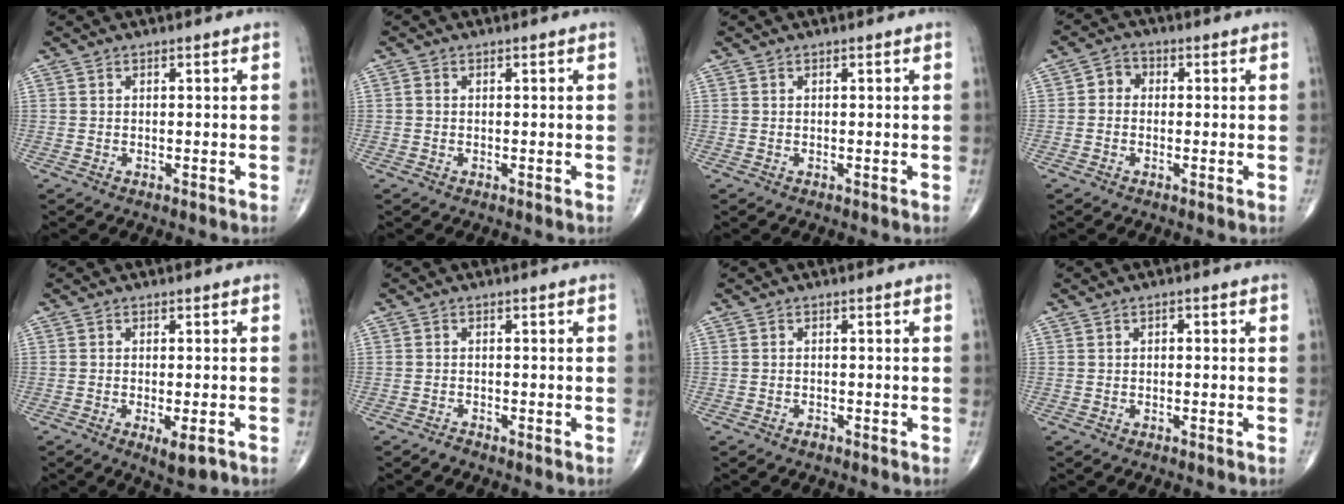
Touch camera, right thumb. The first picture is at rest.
{"total": 0.5, "force": [-0.1, 0.4, 0.3], "torque": [-0.004, 0.000, -0.004]}
{"total": 0.0}
{"total": 3.1, "force": [-0.1, 2.7, 1.6], "torque": [-0.009, 0.011, -0.014]}
{"total": 4.4, "force": [-1.9, 1.4, 3.7], "torque": [-0.056, -0.005, -0.024]}
{"total": 0.9, "force": [-0.9, 0.2, 0.2], "torque": [-0.006, 0.001, -0.018]}
{"total": 0.9, "force": [-0.7, 0.4, 0.3], "torque": [-0.006, 0.003, -0.013]}
{"total": 0.7, "force": [0.0, 0.5, 0.5], "torque": [-0.001, 0.000, -0.004]}